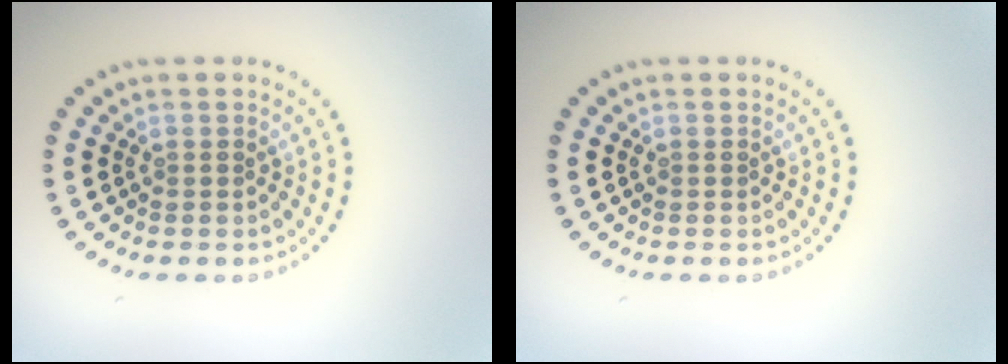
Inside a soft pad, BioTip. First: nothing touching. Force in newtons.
{"total": 0.0}